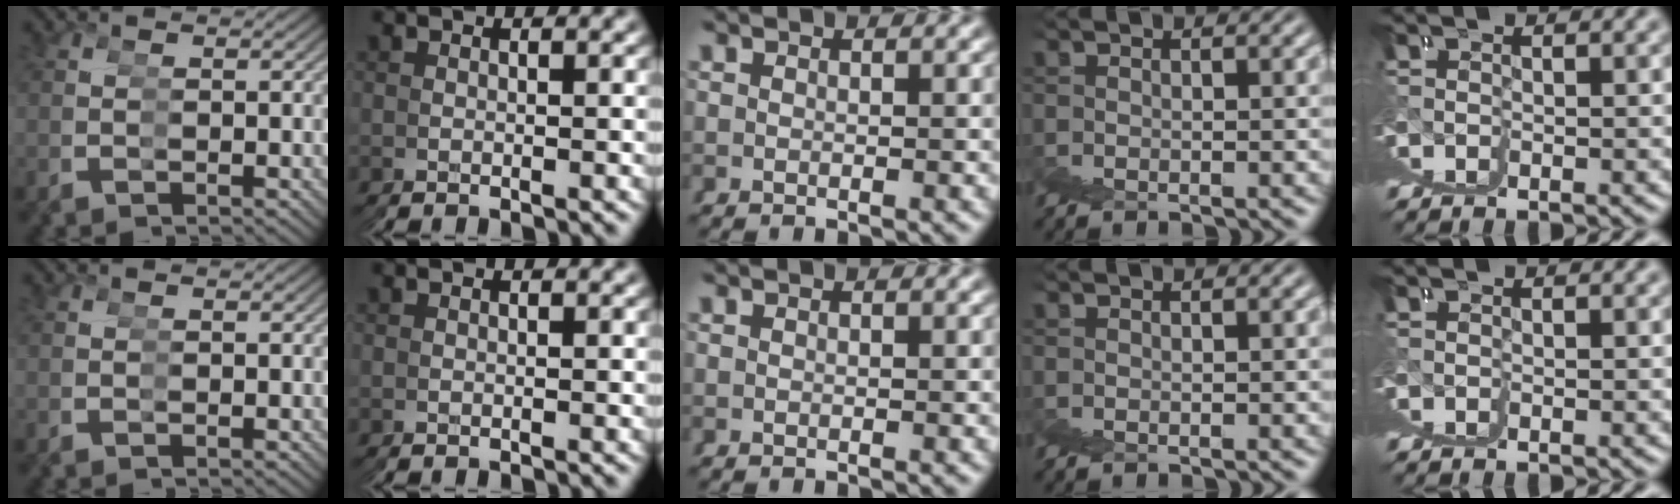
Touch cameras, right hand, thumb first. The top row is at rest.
{}